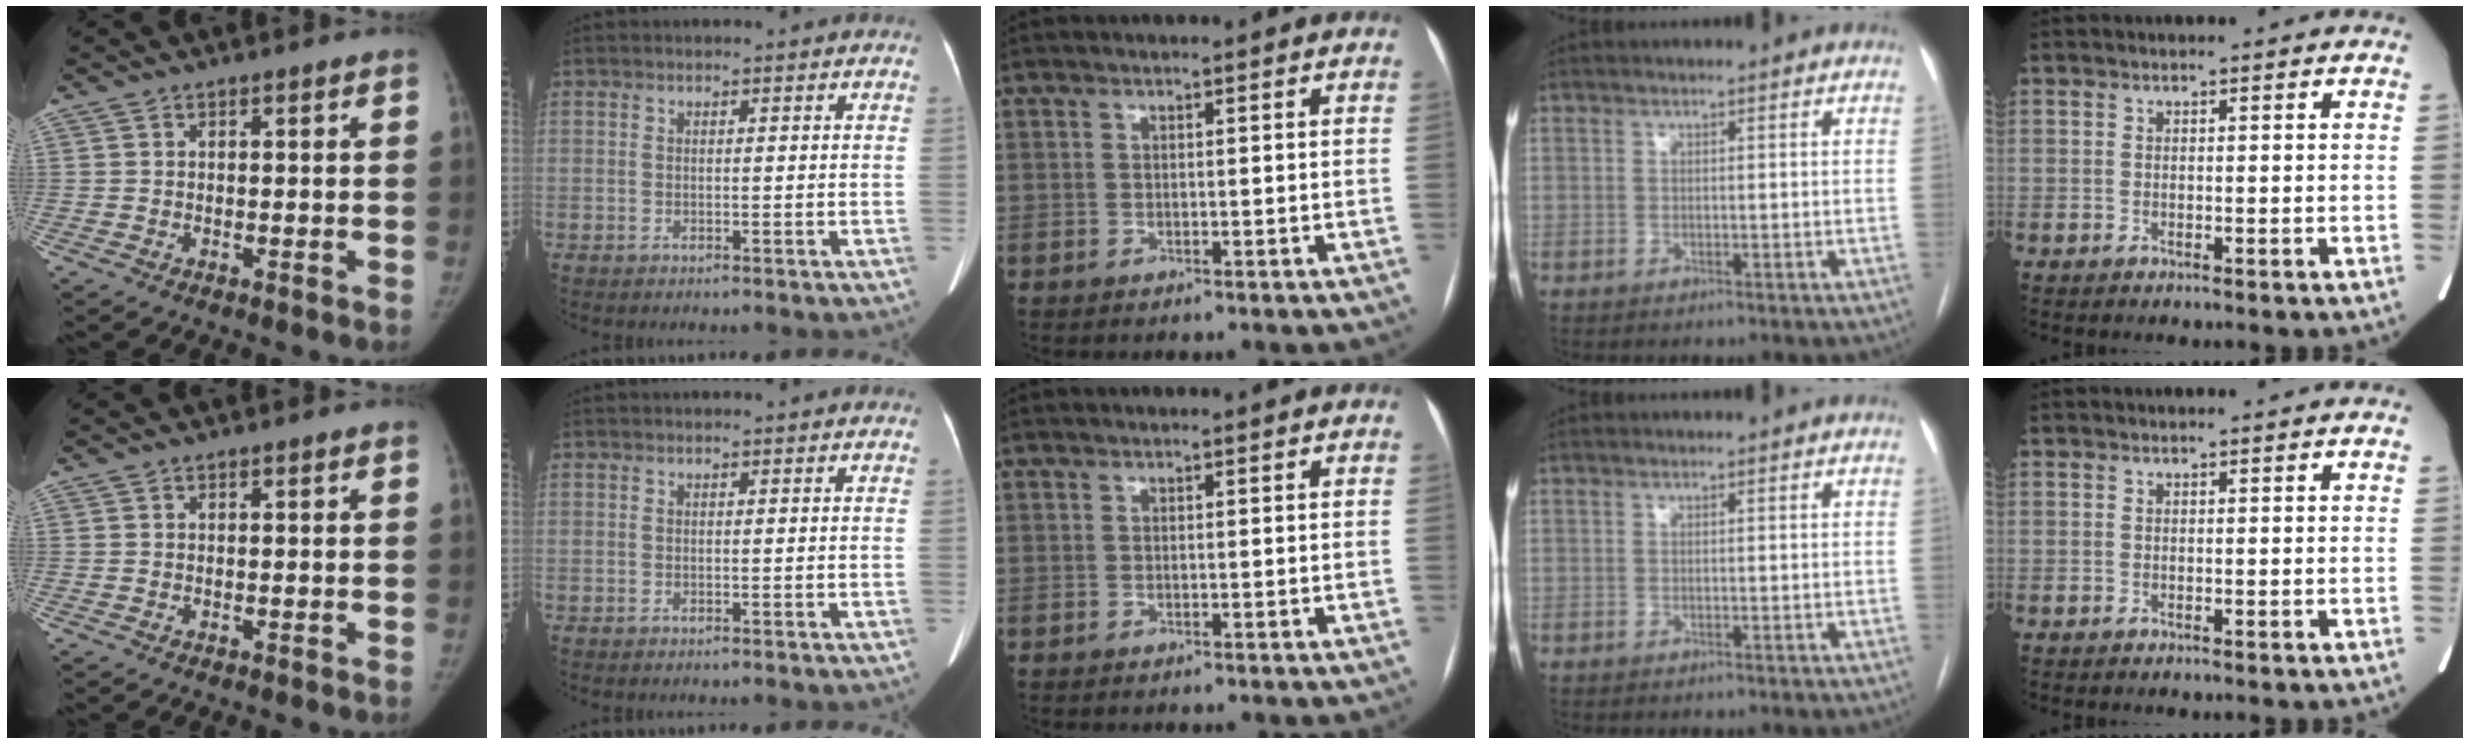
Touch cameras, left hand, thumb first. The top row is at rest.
{}